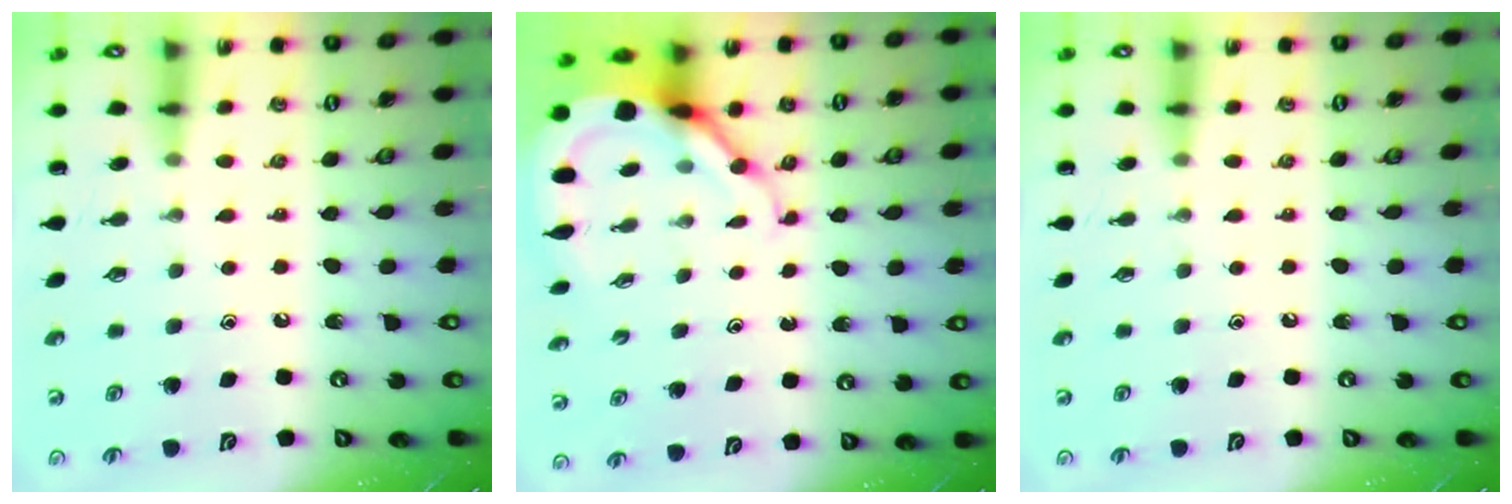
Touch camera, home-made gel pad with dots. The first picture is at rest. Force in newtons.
{"total": 9.9, "press": 9.8, "slide": 1.0}
{"total": 0.0}